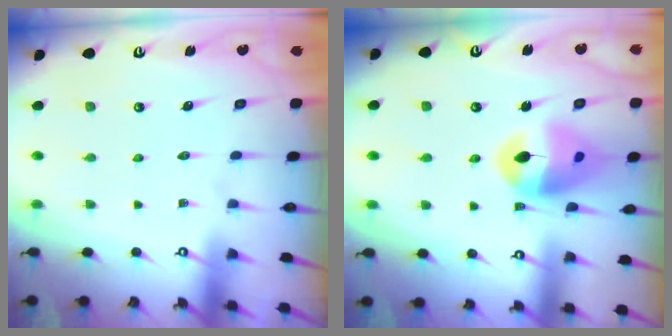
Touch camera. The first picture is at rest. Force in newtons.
{"total": 14.3, "press": 14.1, "slide": 1.9}